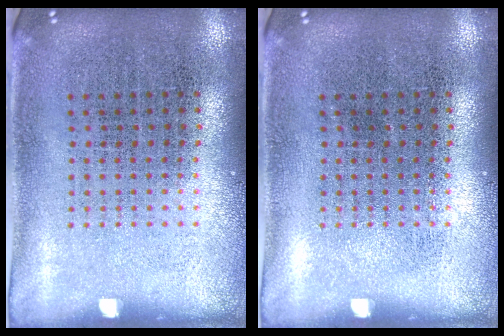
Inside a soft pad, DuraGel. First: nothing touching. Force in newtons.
{"total": 0.0}